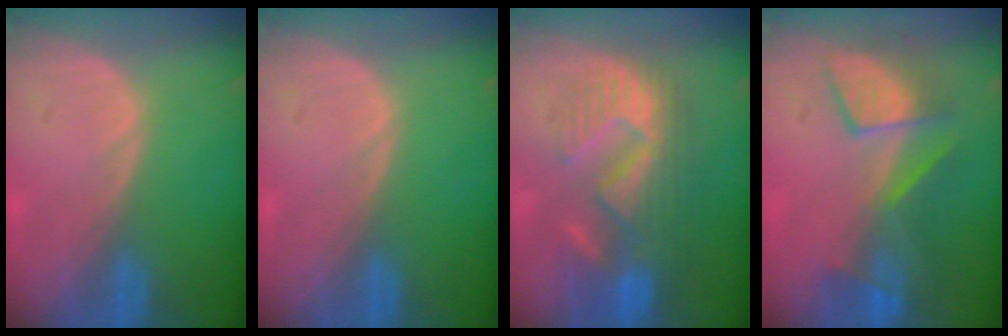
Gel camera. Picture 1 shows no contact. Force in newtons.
{"total": 0.0}
{"total": 10.2, "press": 9.7, "slide": 3.1}
{"total": 7.8, "press": 7.5, "slide": 1.8}